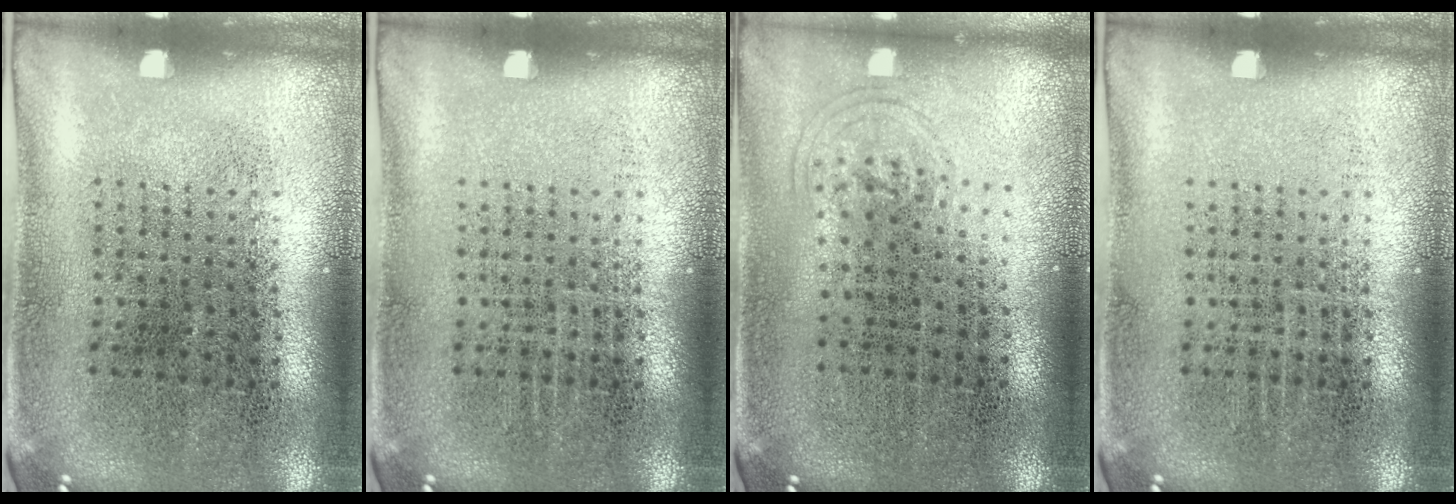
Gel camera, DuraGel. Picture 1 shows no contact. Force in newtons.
{"total": 0.0}
{"total": 0.8, "press": 0.6, "slide": 0.5}
{"total": 0.0}